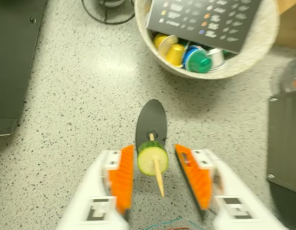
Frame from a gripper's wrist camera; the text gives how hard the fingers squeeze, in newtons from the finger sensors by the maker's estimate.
{"total": 11.8, "left": 11.5, "right": 12.1}